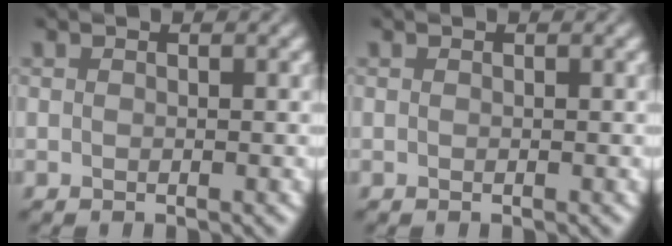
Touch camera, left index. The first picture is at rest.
{"total": 0.0}